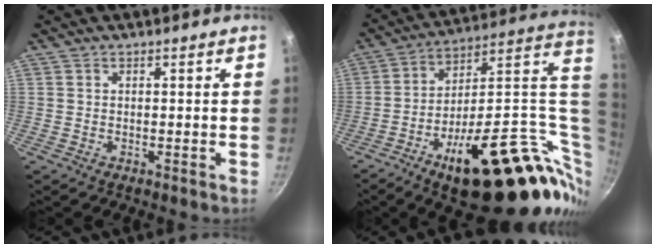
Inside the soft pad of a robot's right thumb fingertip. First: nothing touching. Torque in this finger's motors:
{"motor_torque": [3.92, 1.09, 1.91, -0.85, 0.47]}